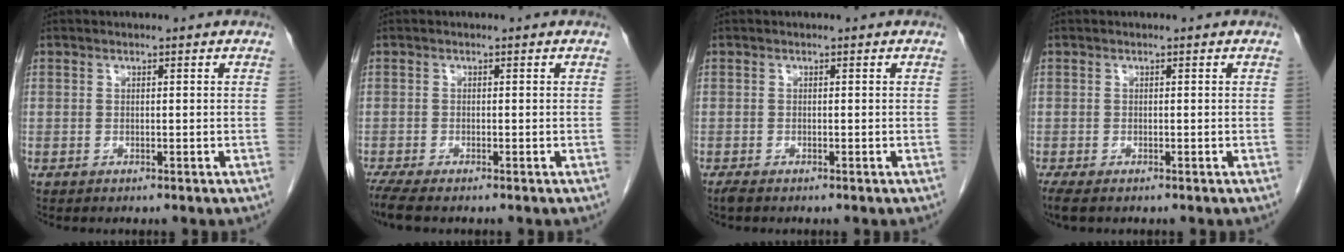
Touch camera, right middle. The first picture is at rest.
{"total": 3.5, "force": [-2.8, 0.4, 2.0], "torque": [-0.039, -0.011, -0.049]}
{"total": 0.9, "force": [-0.7, 0.2, 0.5], "torque": [-0.018, -0.004, -0.015]}
{"total": 3.3, "force": [-2.4, 1.1, 1.9], "torque": [-0.035, -0.012, -0.035]}